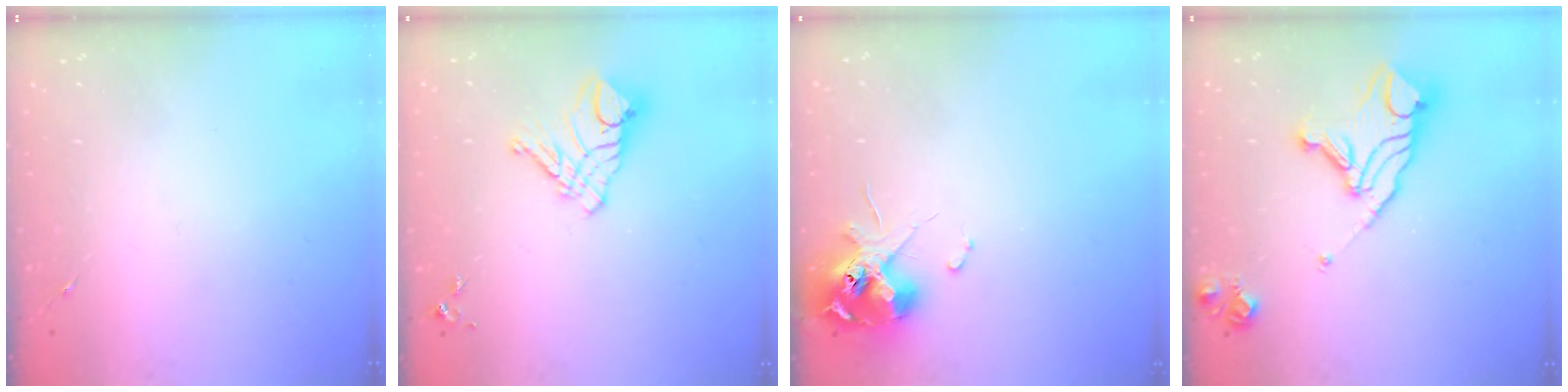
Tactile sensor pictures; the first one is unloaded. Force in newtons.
{"total": 11.6, "press": 11.5, "slide": 1.1}
{"total": 11.3, "press": 11.2, "slide": 1.5}
{"total": 14.9, "press": 14.8, "slide": 1.5}